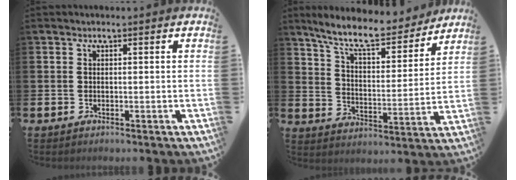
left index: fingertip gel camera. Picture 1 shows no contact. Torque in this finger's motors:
{"motor_torque": [1.07, -1.07, 0.84, 0.21]}